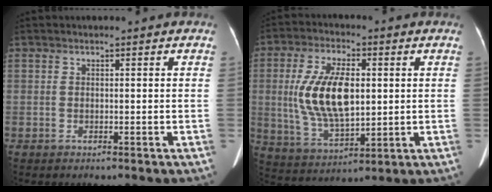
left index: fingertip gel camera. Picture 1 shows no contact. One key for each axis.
{"total": 12.6, "fx": 1.3, "fy": 5.5, "fz": 11.2, "tx": -0.239, "ty": 0.009, "tz": 0.033}